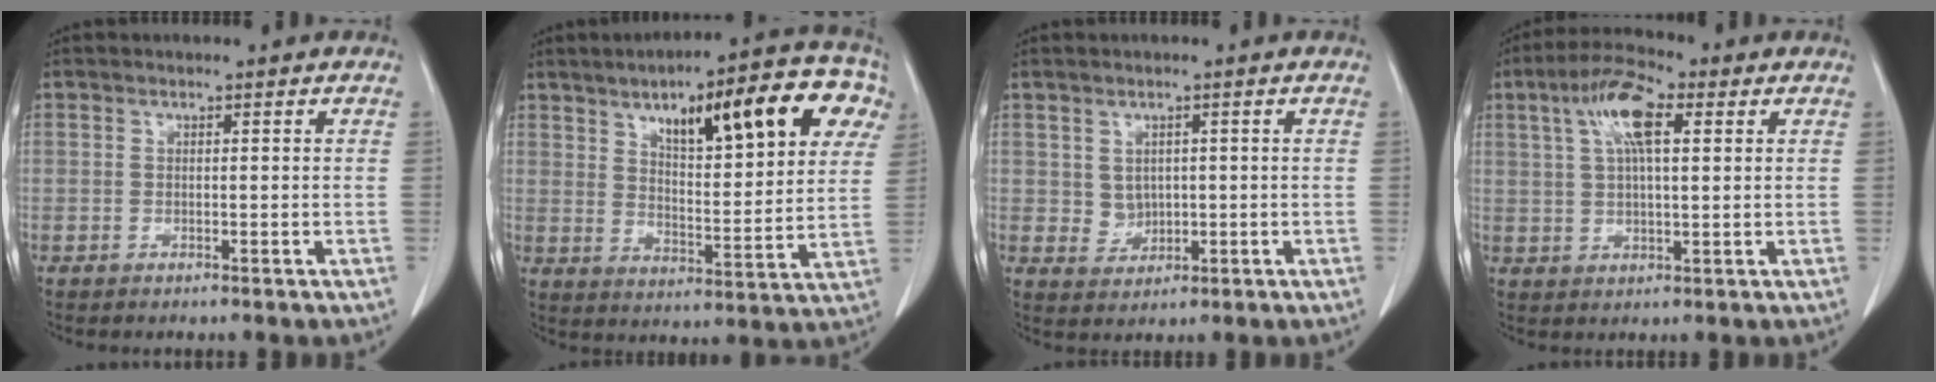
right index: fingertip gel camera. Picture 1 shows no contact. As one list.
[{"total": 20.6, "force": [9.4, 5.1, 17.6], "torque": [-0.249, 0.032, 0.136]}, {"total": 2.8, "force": [0.4, 2.4, 1.5], "torque": [-0.024, -0.002, 0.014]}, {"total": 8.9, "force": [3.3, 2.5, 7.8], "torque": [-0.157, 0.020, 0.061]}]